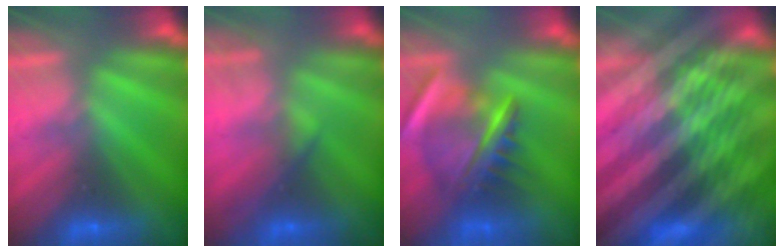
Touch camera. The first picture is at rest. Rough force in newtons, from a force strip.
{"total": 1.9}
{"total": 6.5}
{"total": 8.0}